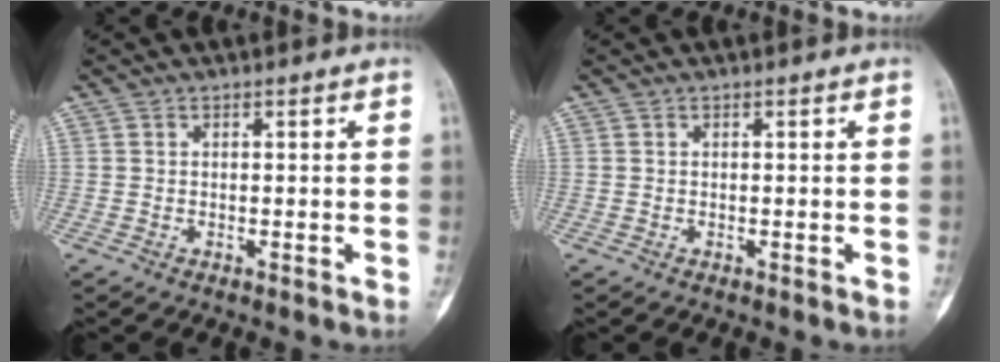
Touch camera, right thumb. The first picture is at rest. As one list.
[{"total": 0.0}]